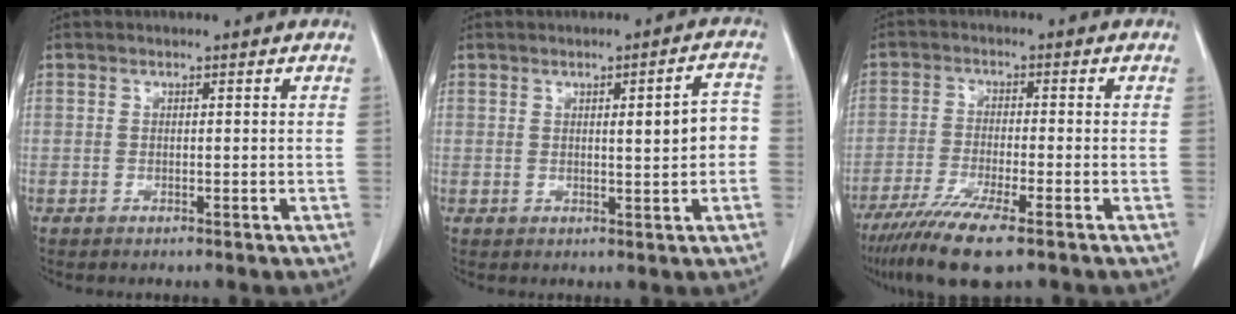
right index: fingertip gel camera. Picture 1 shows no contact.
{"total": 5.3, "force": [0.1, 1.0, 5.2], "torque": [-0.066, 0.014, 0.002]}
{"total": 9.3, "force": [-6.4, 0.6, 6.8], "torque": [-0.119, -0.024, -0.106]}